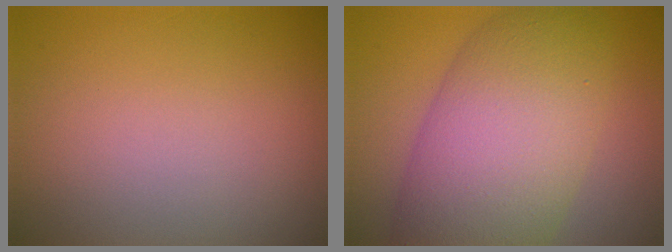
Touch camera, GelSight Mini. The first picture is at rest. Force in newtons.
{"total": 10.8, "press": 10.8, "slide": 0.4}